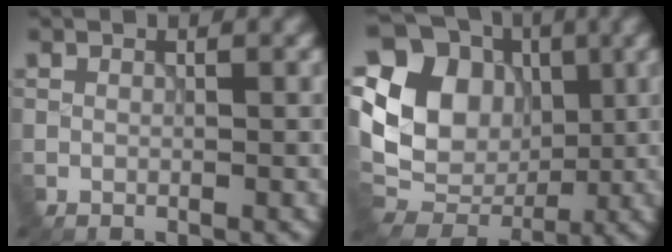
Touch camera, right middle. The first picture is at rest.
{"total": 11.8, "force": [1.9, 9.9, 6.2], "torque": [-0.131, 0.011, 0.029]}